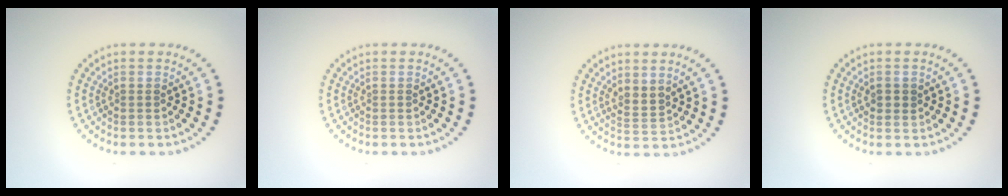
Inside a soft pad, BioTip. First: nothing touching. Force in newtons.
{"total": 0.0}
{"total": 1.8, "press": 1.2, "slide": 1.2}
{"total": 1.2, "press": 1.1, "slide": 0.4}